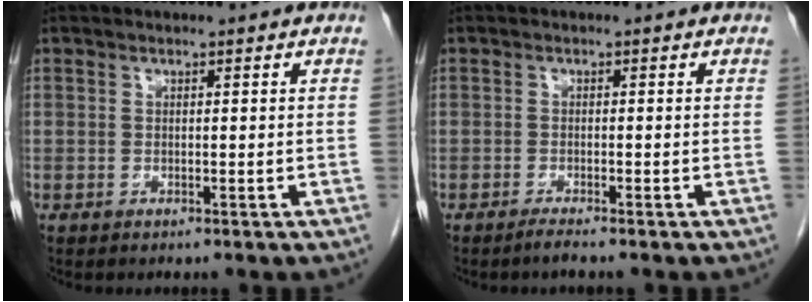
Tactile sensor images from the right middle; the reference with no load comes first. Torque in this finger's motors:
{"motor_torque": [0.11, -0.08, 0.03, 0.00]}